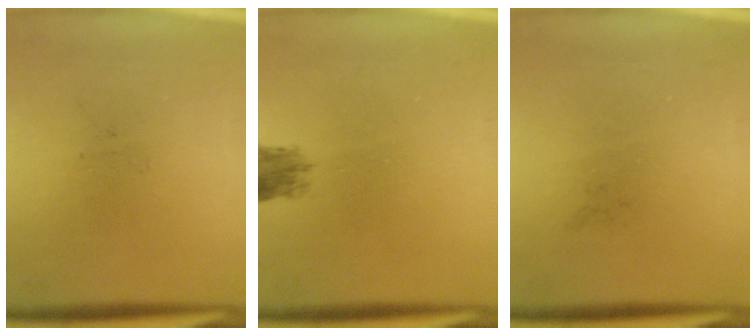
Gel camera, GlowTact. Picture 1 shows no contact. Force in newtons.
{"total": 2.5}
{"total": 0.0}